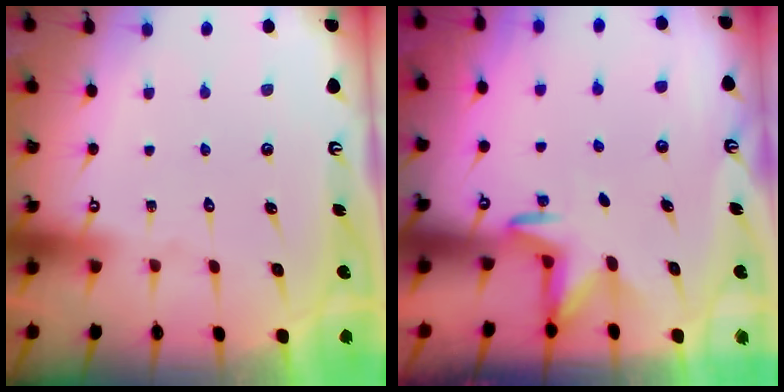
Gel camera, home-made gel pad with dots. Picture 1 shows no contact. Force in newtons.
{"total": 3.0, "press": 3.0, "slide": 0.4}